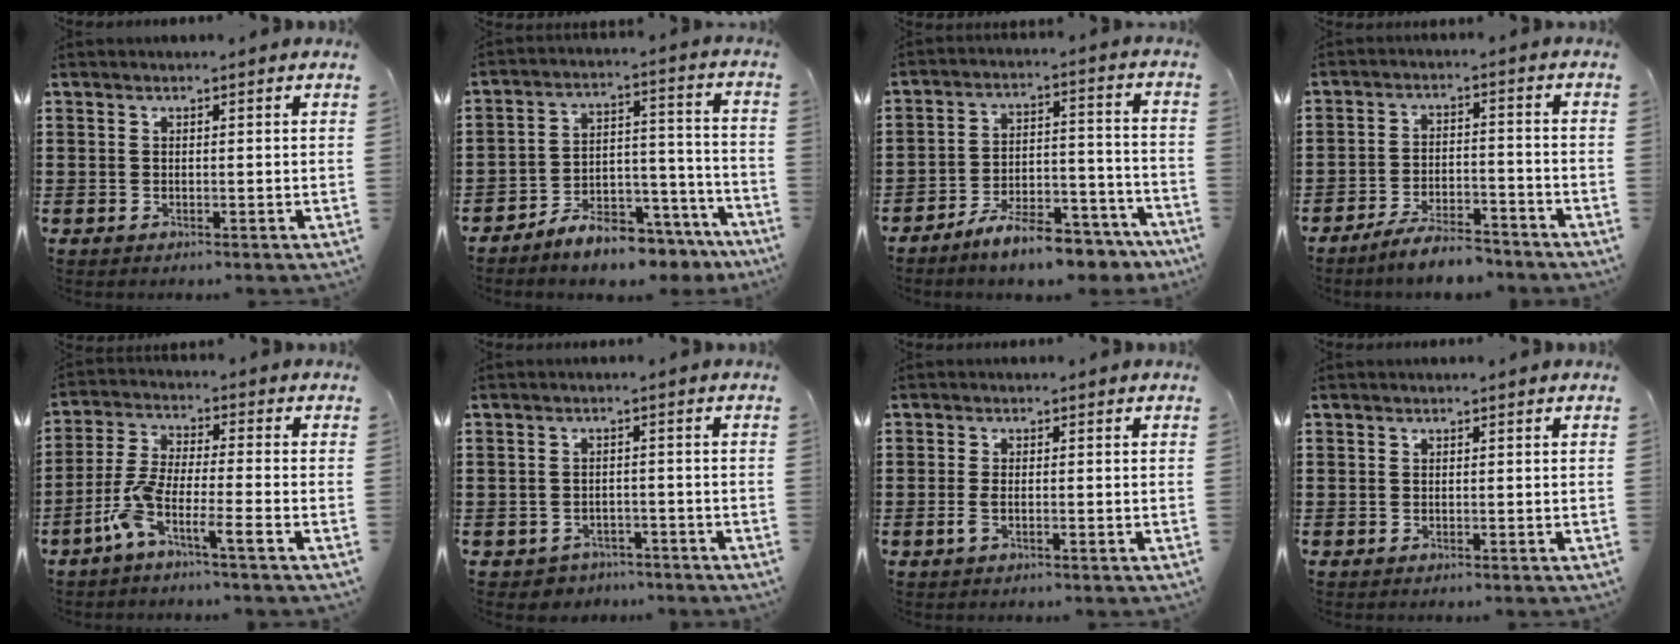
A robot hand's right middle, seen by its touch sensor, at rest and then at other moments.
{"total": 7.8, "force": [-7.3, 1.7, 2.1], "torque": [-0.032, 0.025, -0.138]}
{"total": 8.9, "force": [-8.0, 1.4, 3.6], "torque": [-0.049, 0.029, -0.148]}
{"total": 5.8, "force": [-5.3, 0.7, 2.1], "torque": [-0.045, -0.001, -0.106]}
{"total": 6.8, "force": [-4.6, 0.7, 5.0], "torque": [-0.120, -0.009, -0.096]}
{"total": 2.2, "force": [-2.0, 0.7, -0.3], "torque": [-0.004, 0.002, -0.047]}
{"total": 1.8, "force": [-0.5, 0.6, 1.5], "torque": [-0.036, -0.004, -0.012]}
{"total": 0.0}